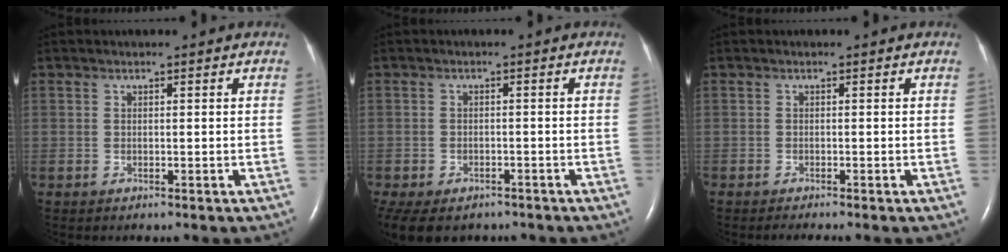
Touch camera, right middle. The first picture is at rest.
{"total": 12.8, "force": [-8.3, 8.0, 5.5], "torque": [-0.148, -0.016, -0.104]}
{"total": 1.3, "force": [-1.1, -0.3, 0.6], "torque": [-0.013, -0.002, -0.019]}